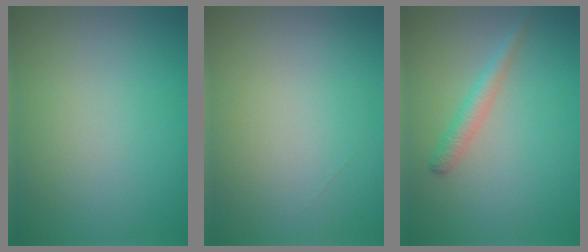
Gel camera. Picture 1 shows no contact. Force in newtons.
{"total": 0.0}
{"total": 1.9, "press": 1.9, "slide": 0.0}